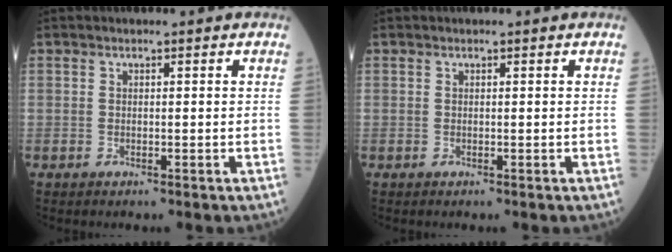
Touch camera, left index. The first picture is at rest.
{"total": 0.0}